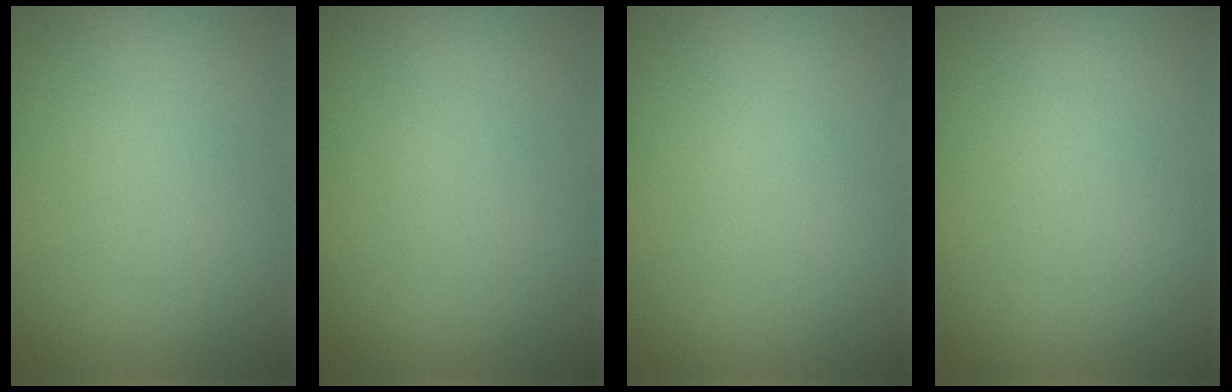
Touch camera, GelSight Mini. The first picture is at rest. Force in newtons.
{"total": 0.0}
{"total": 0.0}
{"total": 0.0}